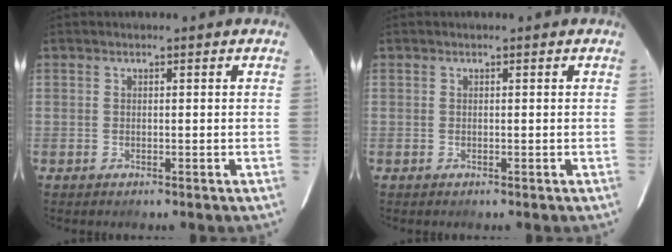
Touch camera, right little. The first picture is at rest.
{"total": 0.0}